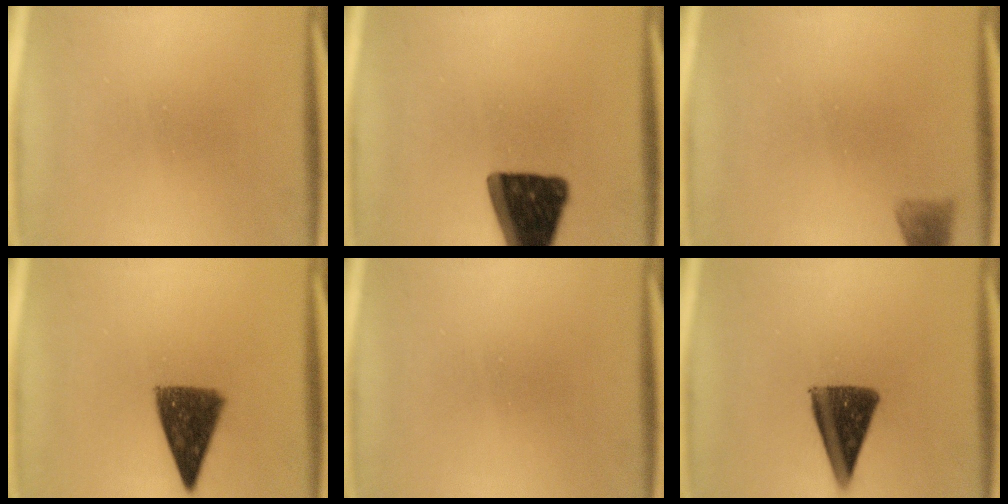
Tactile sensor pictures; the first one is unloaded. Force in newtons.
{"total": 17.1}
{"total": 2.0}
{"total": 9.8}
{"total": 0.0}
{"total": 10.9}